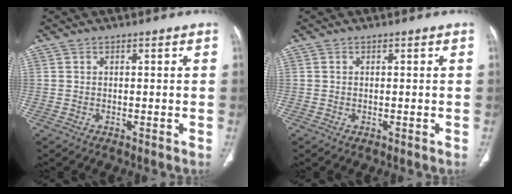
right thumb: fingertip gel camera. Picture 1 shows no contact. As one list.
[{"total": 0.0}]